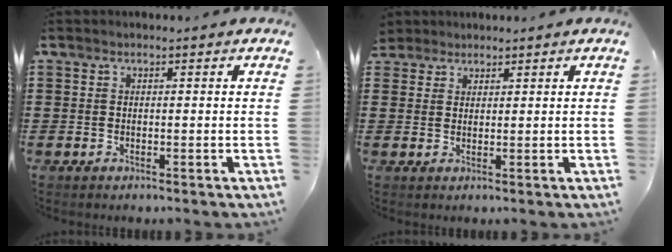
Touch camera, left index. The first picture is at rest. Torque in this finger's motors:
{"motor_torque": [-0.03, -0.03, 0.00, -0.02]}